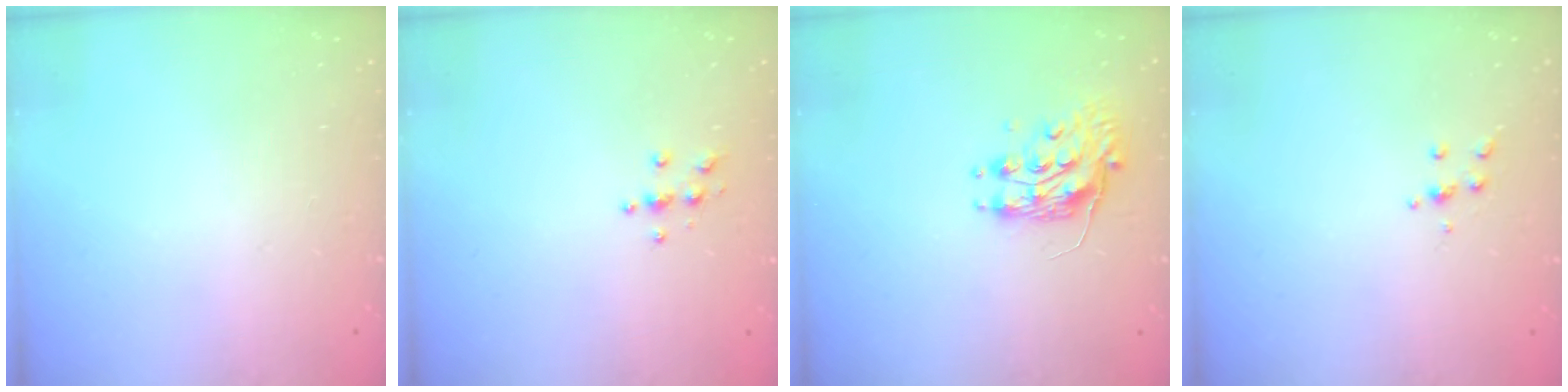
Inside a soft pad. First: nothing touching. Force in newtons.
{"total": 3.6, "press": 3.6, "slide": 0.4}
{"total": 8.5, "press": 8.5, "slide": 0.3}
{"total": 4.0, "press": 3.9, "slide": 0.9}